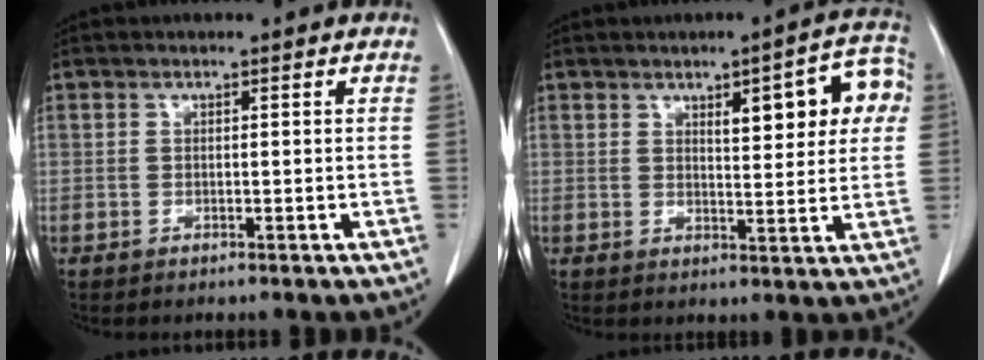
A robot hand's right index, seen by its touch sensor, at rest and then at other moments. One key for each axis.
{"total": 10.0, "fx": 3.1, "fy": 2.7, "fz": 9.1, "tx": -0.110, "ty": 0.021, "tz": 0.039}